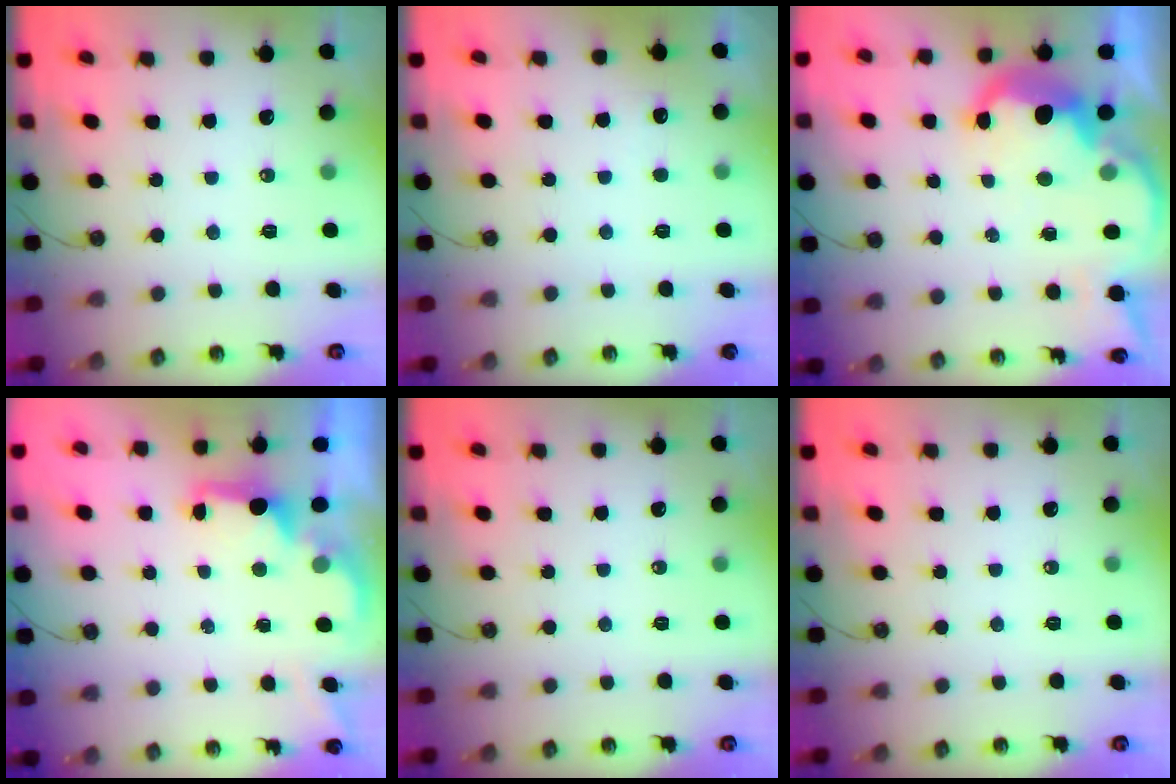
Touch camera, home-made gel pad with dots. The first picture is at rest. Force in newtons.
{"total": 1.9, "press": 1.7, "slide": 0.9}
{"total": 13.3, "press": 13.2, "slide": 0.9}
{"total": 2.1, "press": 1.9, "slide": 0.8}
{"total": 0.0}
{"total": 0.0}